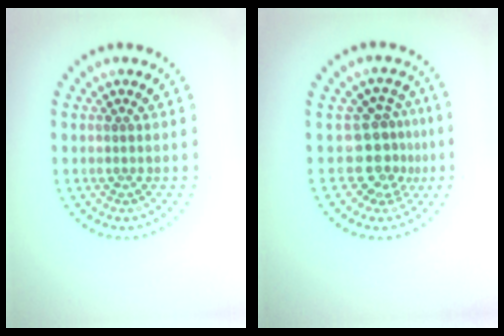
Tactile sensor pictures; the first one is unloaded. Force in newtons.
{"total": 3.6, "press": 2.7, "slide": 2.4}